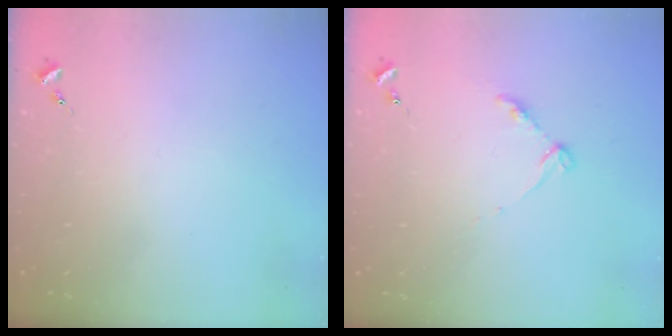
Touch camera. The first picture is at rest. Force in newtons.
{"total": 5.6, "press": 5.5, "slide": 0.7}